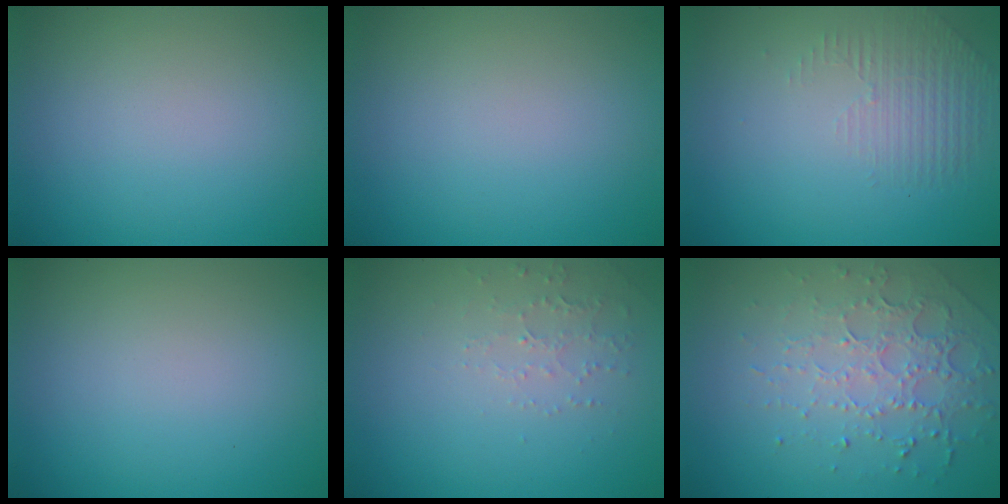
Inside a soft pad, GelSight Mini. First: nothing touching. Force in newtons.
{"total": 0.0}
{"total": 1.3, "press": 0.5, "slide": 1.2}
{"total": 0.0}
{"total": 1.5, "press": 1.5, "slide": 0.5}
{"total": 4.5, "press": 3.1, "slide": 3.2}